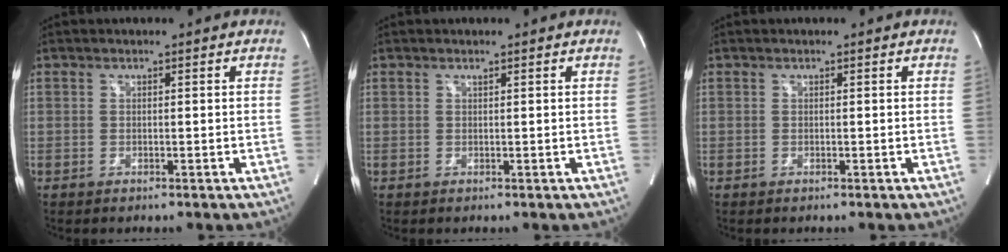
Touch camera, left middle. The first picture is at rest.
{"total": 0.0}
{"total": 0.0}